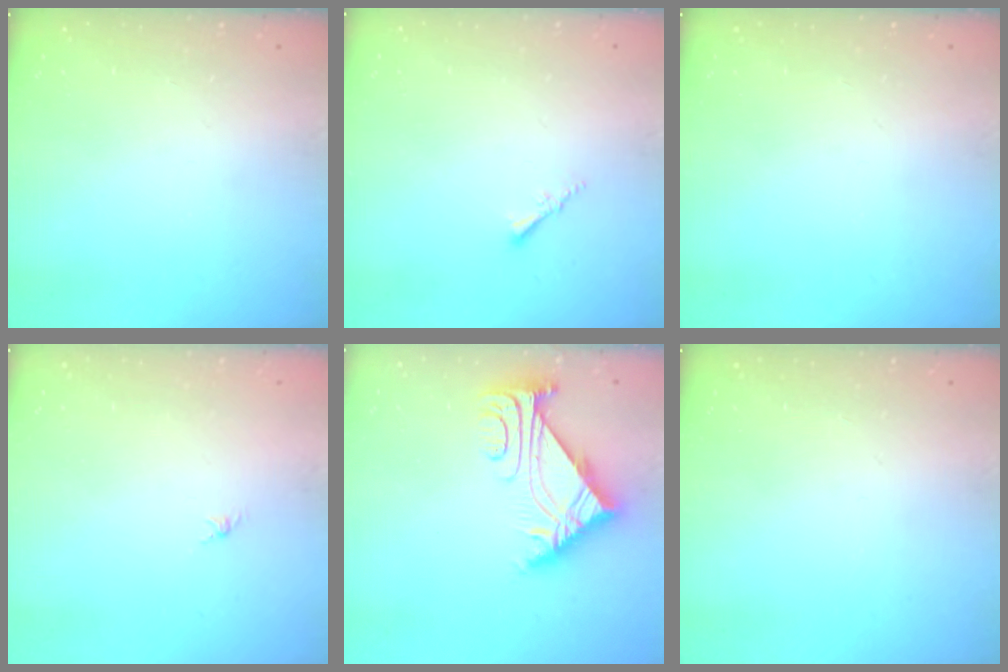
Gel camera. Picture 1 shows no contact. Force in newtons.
{"total": 1.5, "press": 1.5, "slide": 0.4}
{"total": 0.0}
{"total": 0.0}
{"total": 7.3, "press": 7.2, "slide": 1.2}
{"total": 0.0}